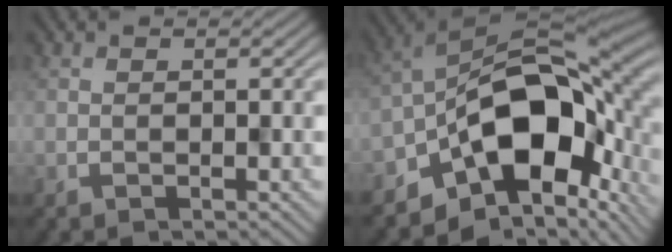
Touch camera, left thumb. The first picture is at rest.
{"total": 15.4, "force": [-5.5, 9.3, 11.0], "torque": [-0.147, -0.013, -0.095]}